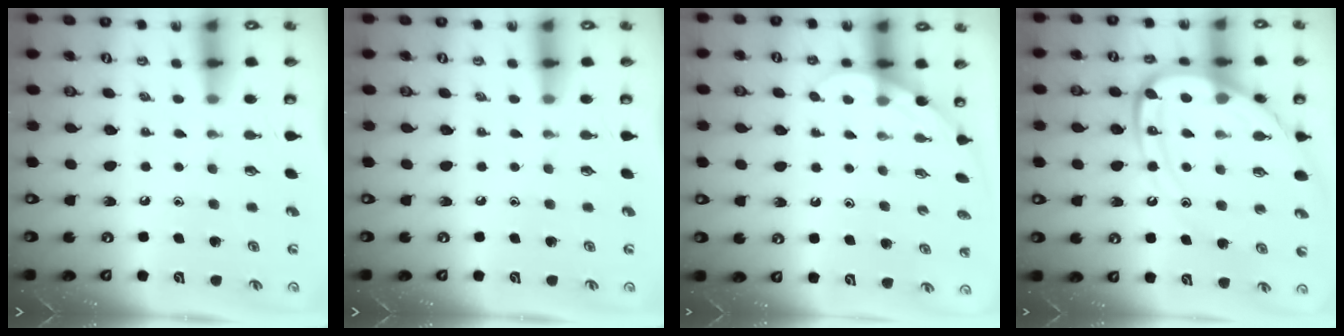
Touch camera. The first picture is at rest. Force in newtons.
{"total": 0.0}
{"total": 3.6, "press": 3.6, "slide": 0.1}
{"total": 14.3, "press": 14.3, "slide": 1.2}